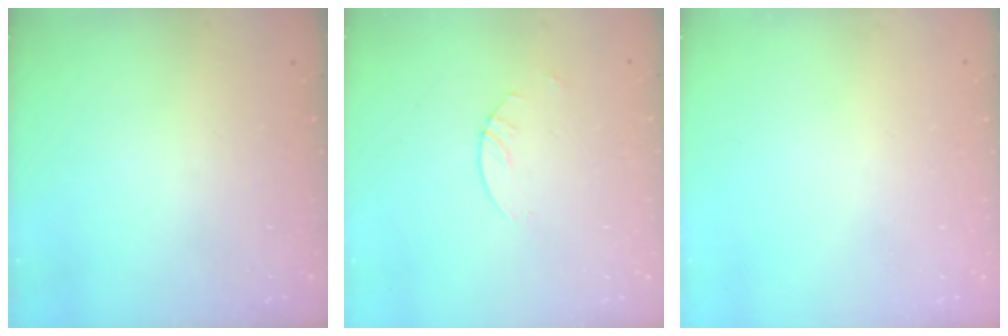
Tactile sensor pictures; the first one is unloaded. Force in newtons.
{"total": 2.7, "press": 2.7, "slide": 0.2}
{"total": 0.0}